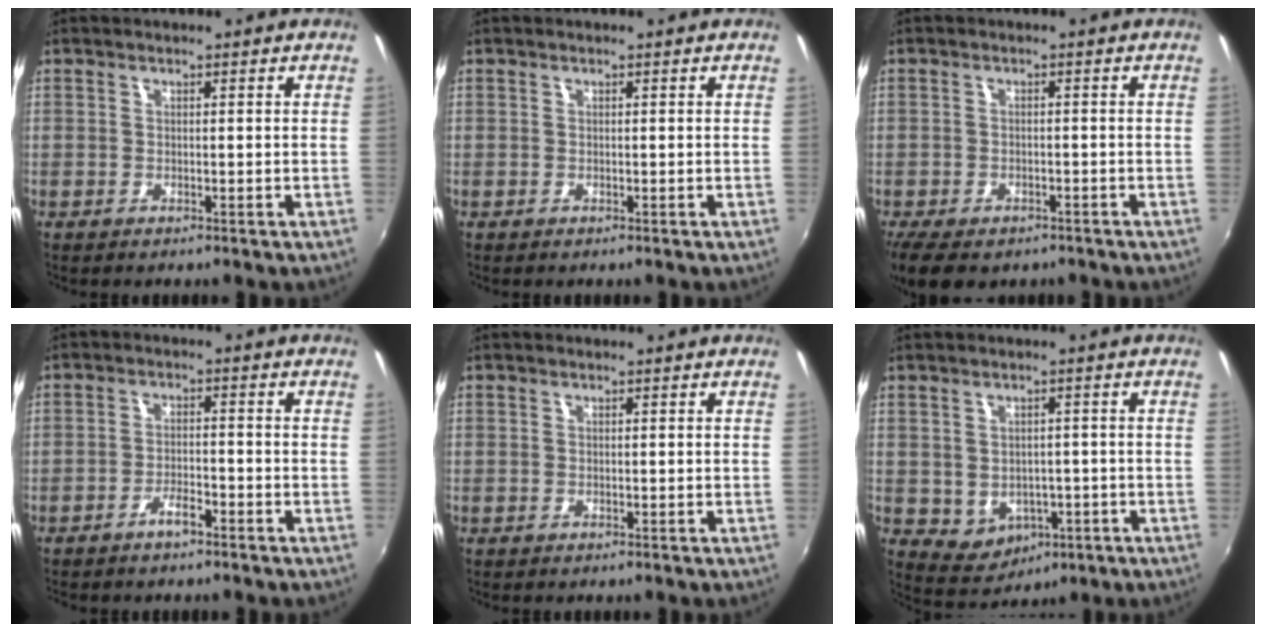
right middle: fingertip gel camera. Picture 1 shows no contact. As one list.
[{"total": 0.0}, {"total": 8.6, "force": [-5.9, 4.4, 4.3], "torque": [-0.100, -0.021, -0.094]}, {"total": 3.0, "force": [-2.4, 0.7, 1.7], "torque": [-0.043, 0.004, -0.043]}, {"total": 0.0}, {"total": 6.6, "force": [-1.6, 5.5, 3.2], "torque": [-0.071, -0.004, -0.004]}]